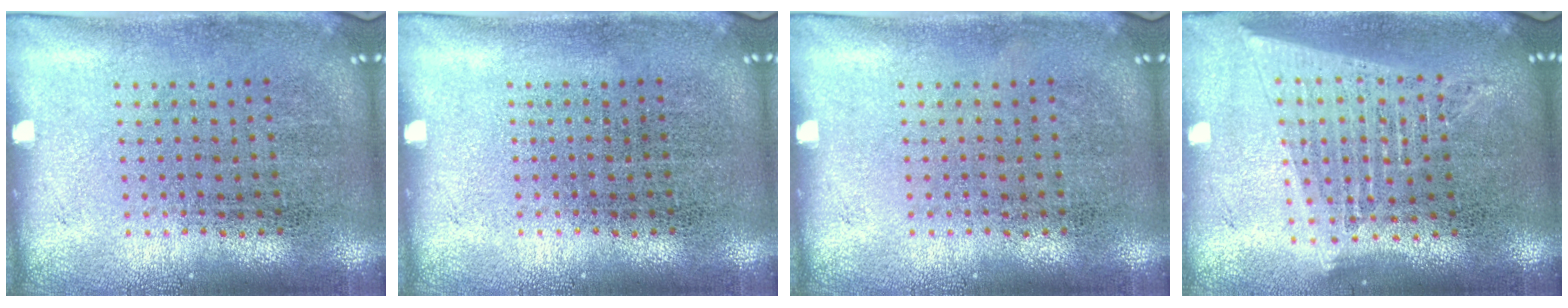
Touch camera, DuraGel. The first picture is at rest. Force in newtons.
{"total": 0.0}
{"total": 0.0}
{"total": 1.8, "press": 1.6, "slide": 0.9}